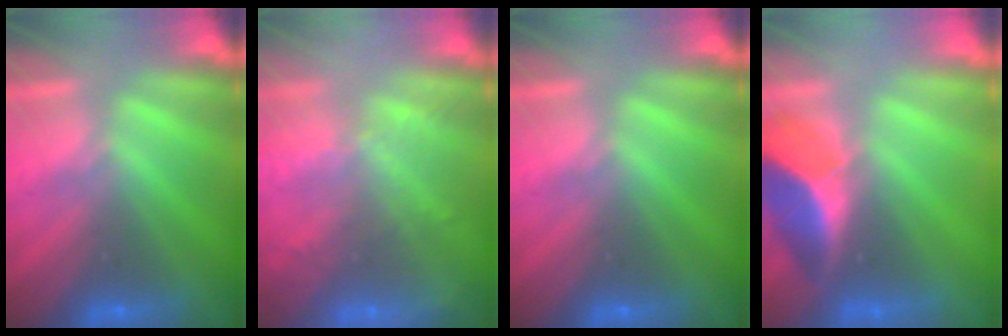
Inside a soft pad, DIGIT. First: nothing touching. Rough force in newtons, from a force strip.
{"total": 5.8}
{"total": 0.0}
{"total": 2.3}